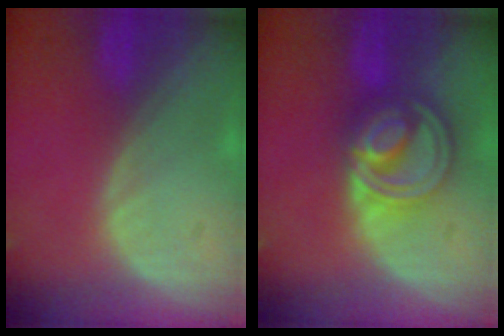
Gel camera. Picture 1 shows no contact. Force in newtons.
{"total": 8.8, "press": 7.4, "slide": 4.7}